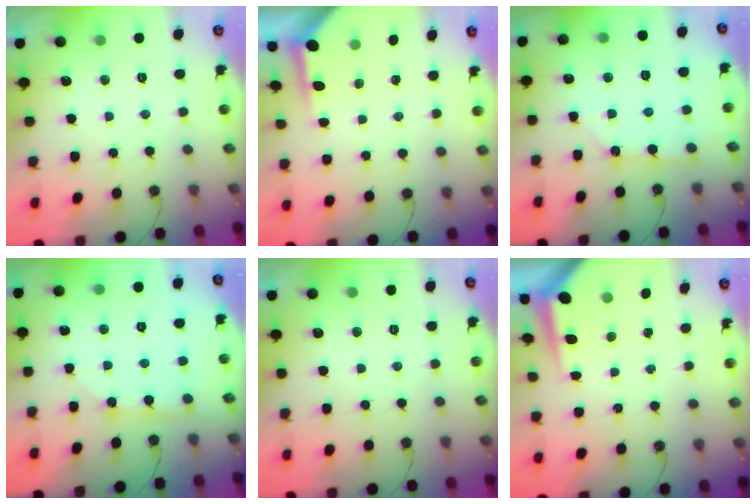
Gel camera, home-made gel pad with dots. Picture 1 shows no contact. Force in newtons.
{"total": 3.8, "press": 3.7, "slide": 0.4}
{"total": 2.9, "press": 2.9, "slide": 0.3}
{"total": 3.8, "press": 3.8, "slide": 0.5}
{"total": 0.0}
{"total": 5.3, "press": 5.3, "slide": 0.4}